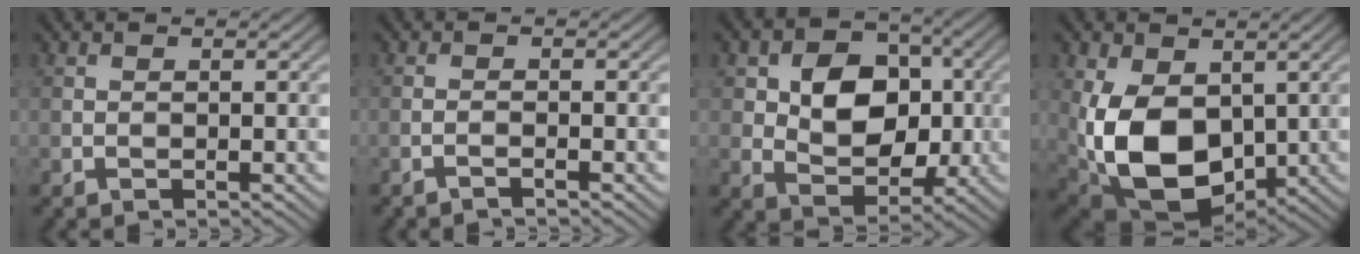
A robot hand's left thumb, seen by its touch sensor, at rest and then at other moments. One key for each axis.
{"total": 1.2, "fx": -0.9, "fy": 0.1, "fz": 0.8, "tx": -0.008, "ty": 0.005, "tz": -0.027}
{"total": 9.2, "fx": 0.9, "fy": 6.8, "fz": 6.2, "tx": -0.117, "ty": 0.002, "tz": 0.008}
{"total": 14.4, "fx": -0.8, "fy": 9.3, "fz": 11.0, "tx": -0.255, "ty": -0.031, "tz": -0.007}